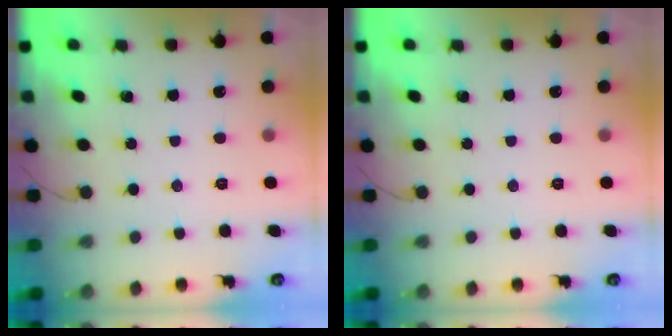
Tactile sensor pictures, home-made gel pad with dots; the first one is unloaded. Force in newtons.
{"total": 0.0}